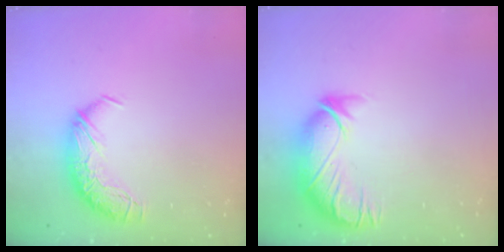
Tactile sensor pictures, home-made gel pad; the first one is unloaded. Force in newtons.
{"total": 3.0, "press": 0.4, "slide": 2.9}